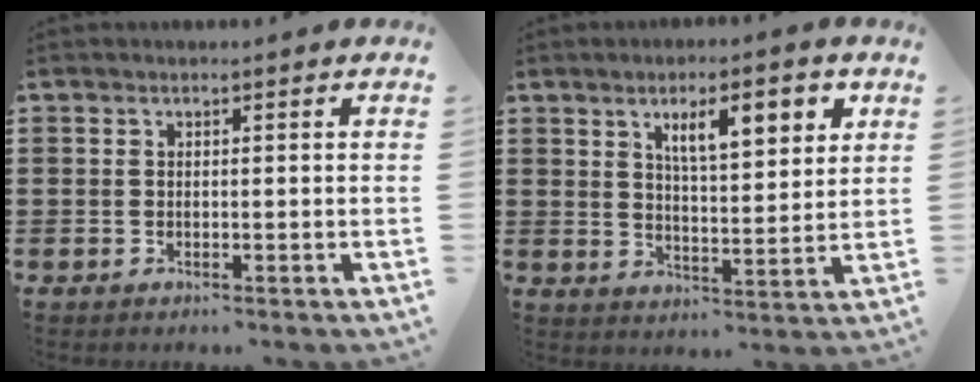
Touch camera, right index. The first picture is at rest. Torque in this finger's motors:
{"motor_torque": [0.57, 0.22, 0.53, 0.08]}